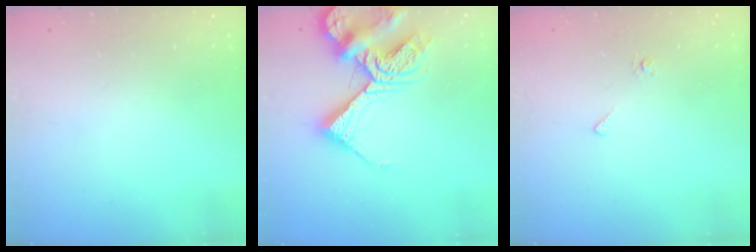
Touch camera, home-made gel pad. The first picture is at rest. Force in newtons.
{"total": 15.7, "press": 15.6, "slide": 1.7}
{"total": 4.5, "press": 4.5, "slide": 0.5}